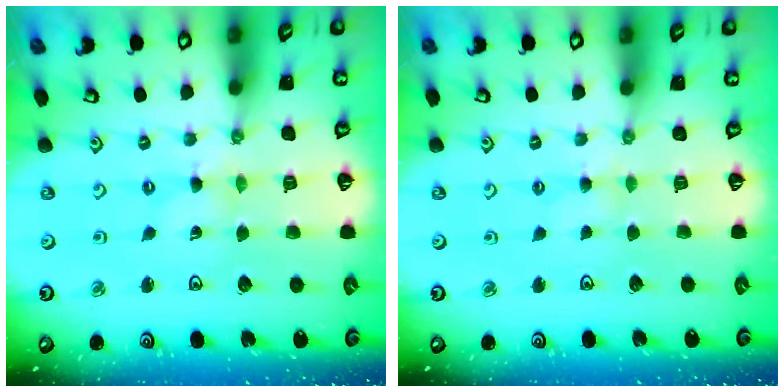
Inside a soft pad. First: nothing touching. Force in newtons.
{"total": 1.9, "press": 1.8, "slide": 0.4}